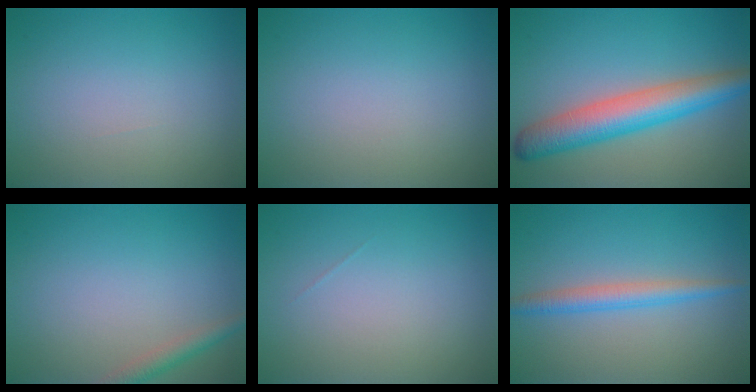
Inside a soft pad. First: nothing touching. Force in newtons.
{"total": 0.0}
{"total": 6.5, "press": 6.5, "slide": 0.2}
{"total": 1.9, "press": 1.9, "slide": 0.0}
{"total": 0.0}
{"total": 2.6, "press": 2.6, "slide": 0.0}